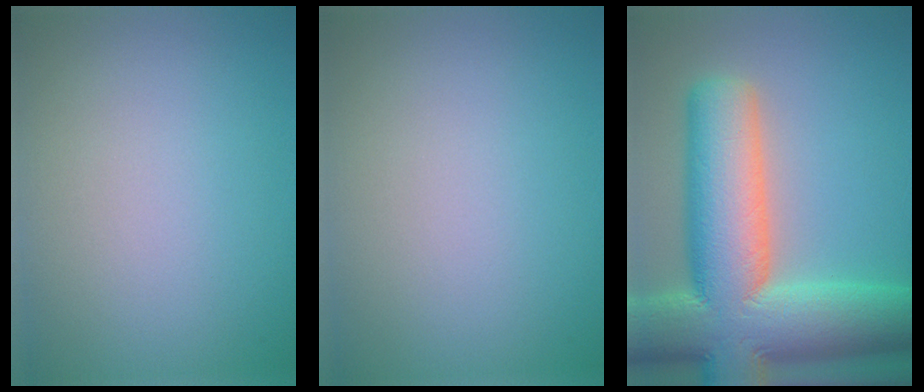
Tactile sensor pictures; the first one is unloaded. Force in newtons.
{"total": 0.0}
{"total": 15.9, "press": 15.9, "slide": 1.0}